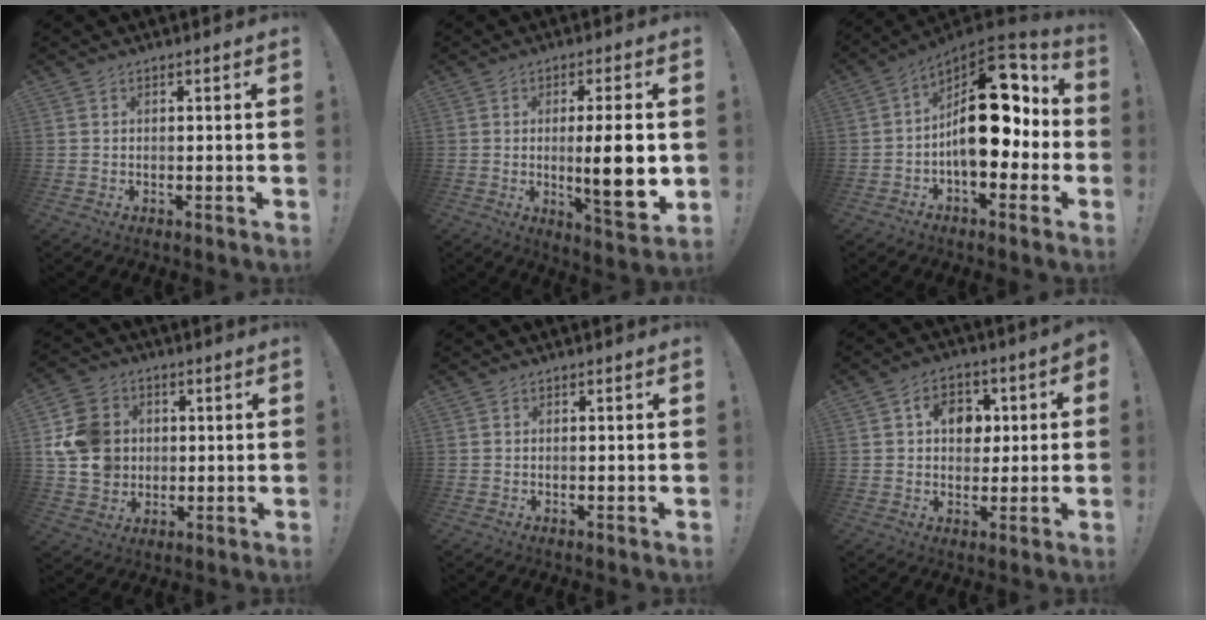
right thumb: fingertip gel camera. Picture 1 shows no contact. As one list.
[{"total": 12.9, "force": [-0.3, 2.0, 12.8], "torque": [-0.188, -0.015, -0.010]}, {"total": 20.3, "force": [1.3, 11.2, 16.9], "torque": [-0.250, 0.004, 0.028]}, {"total": 14.2, "force": [1.9, 12.6, 6.3], "torque": [-0.113, 0.001, 0.046]}, {"total": 0.0}, {"total": 9.6, "force": [1.6, 7.7, 5.4], "torque": [-0.073, 0.009, 0.031]}]